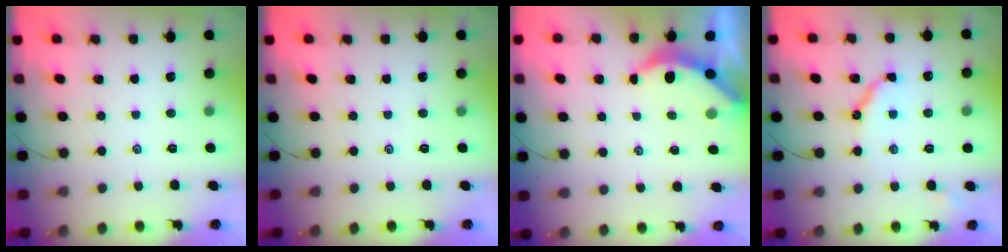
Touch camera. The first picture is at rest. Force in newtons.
{"total": 0.0}
{"total": 3.7, "press": 3.7, "slide": 0.5}
{"total": 9.7, "press": 9.6, "slide": 1.0}